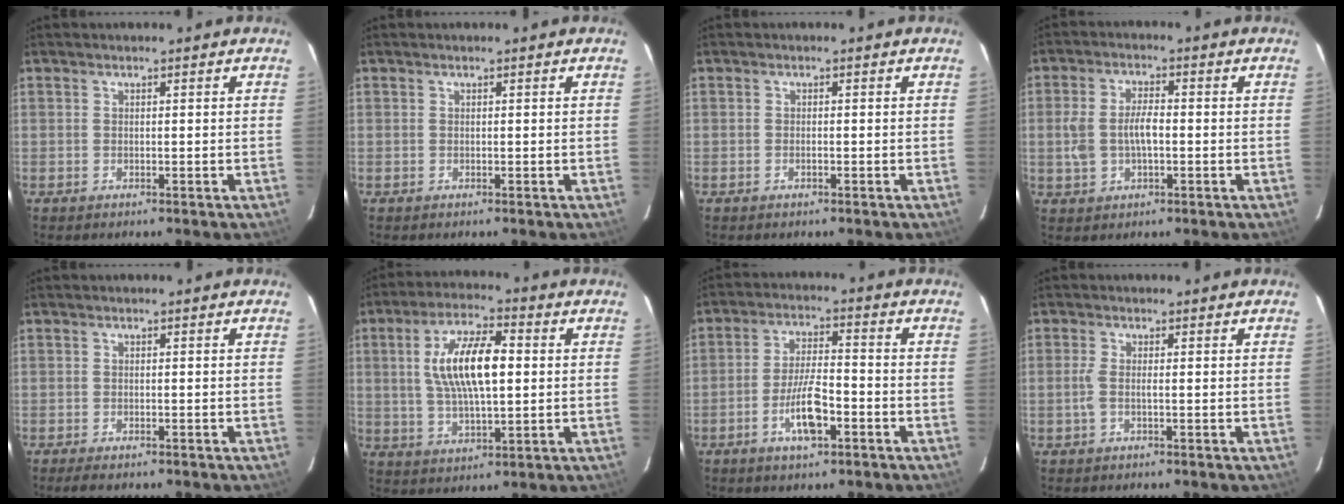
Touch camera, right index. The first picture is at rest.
{"total": 0.0}
{"total": 0.6, "force": [-0.3, 0.2, 0.4], "torque": [-0.007, 0.003, -0.007]}
{"total": 6.8, "force": [-0.8, 3.6, 5.7], "torque": [-0.120, 0.007, -0.011]}
{"total": 3.2, "force": [-2.6, 0.8, 1.6], "torque": [-0.032, -0.011, -0.043]}
{"total": 13.1, "force": [1.8, 4.8, 12.1], "torque": [-0.226, 0.011, 0.035]}
{"total": 8.2, "force": [-3.8, 2.4, 6.9], "torque": [-0.139, 0.002, -0.066]}
{"total": 2.4, "force": [-0.6, 0.2, 2.3], "torque": [-0.049, 0.000, -0.012]}